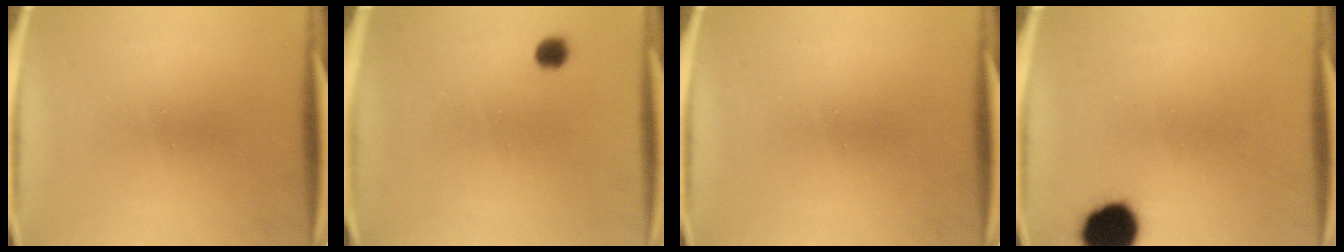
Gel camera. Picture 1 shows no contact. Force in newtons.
{"total": 1.8}
{"total": 0.0}
{"total": 10.9}